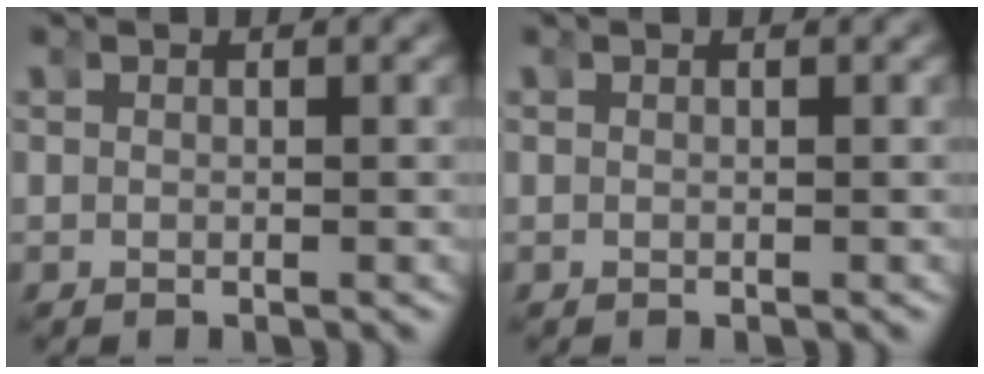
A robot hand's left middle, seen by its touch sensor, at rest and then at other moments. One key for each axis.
{"total": 0.0}